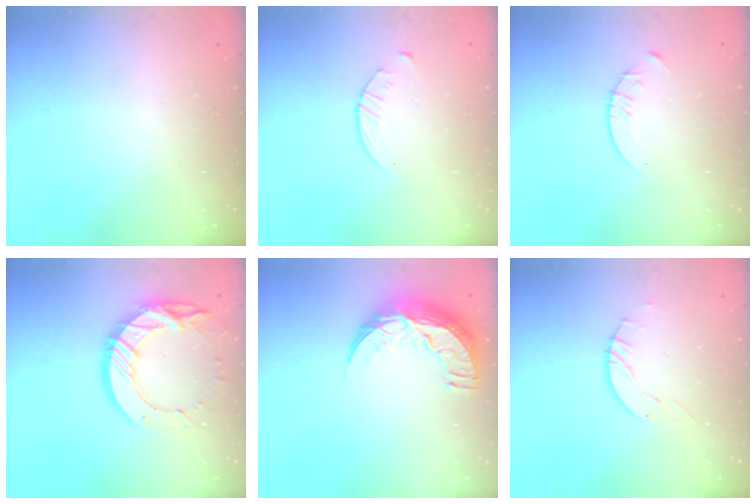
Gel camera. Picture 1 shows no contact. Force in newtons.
{"total": 3.1, "press": 3.0, "slide": 0.4}
{"total": 4.1, "press": 4.0, "slide": 0.5}
{"total": 15.9, "press": 15.8, "slide": 1.5}
{"total": 11.9, "press": 11.9, "slide": 0.8}
{"total": 3.9, "press": 3.9, "slide": 0.4}